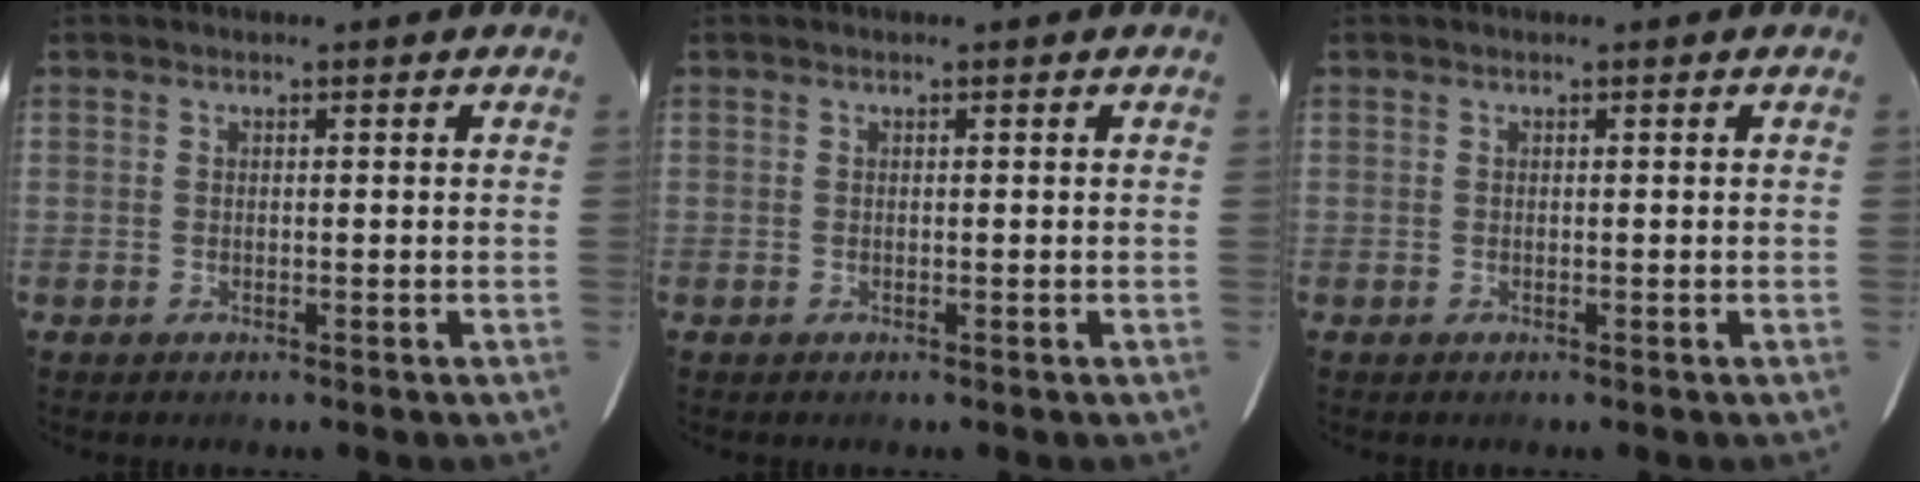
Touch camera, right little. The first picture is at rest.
{"total": 0.0}
{"total": 0.0}